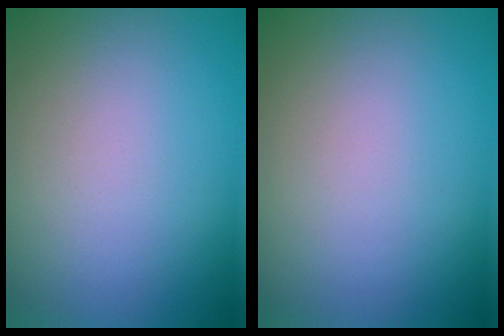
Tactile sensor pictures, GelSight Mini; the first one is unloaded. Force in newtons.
{"total": 0.0}